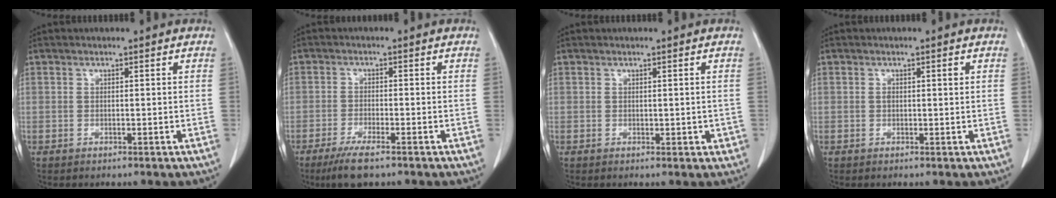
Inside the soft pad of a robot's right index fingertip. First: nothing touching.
{"total": 5.8, "force": [-4.1, 0.8, 4.1], "torque": [-0.081, -0.015, -0.067]}
{"total": 1.2, "force": [0.0, 0.8, 0.9], "torque": [-0.004, -0.001, 0.003]}
{"total": 1.1, "force": [0.3, 0.5, 0.9], "torque": [-0.015, 0.005, 0.008]}